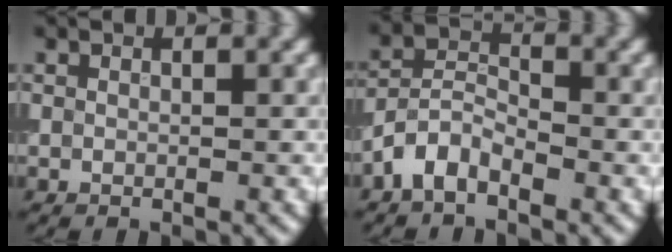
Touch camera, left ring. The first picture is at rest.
{"total": 3.3, "force": [-2.2, 1.6, 1.8], "torque": [-0.035, 0.011, -0.054]}